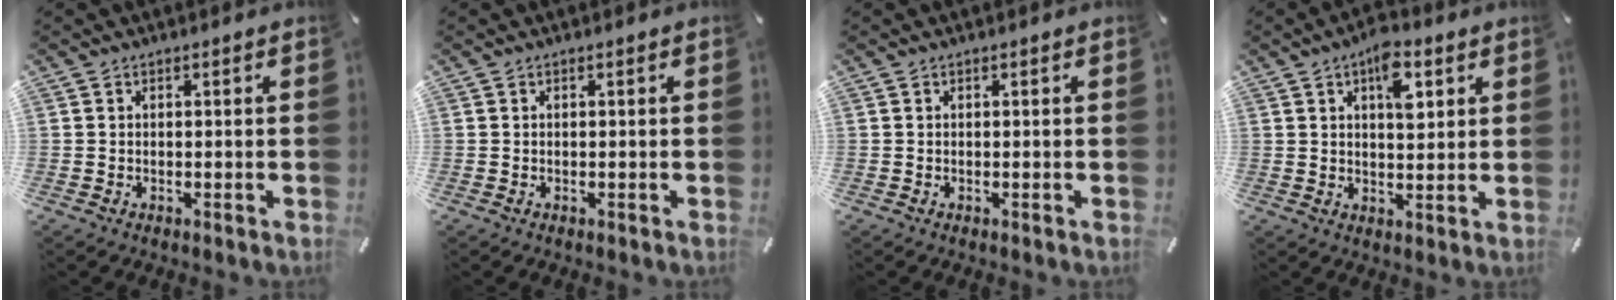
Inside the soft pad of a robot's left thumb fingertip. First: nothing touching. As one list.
[{"total": 0.0}, {"total": 0.0}, {"total": 8.4, "force": [3.3, 4.4, 6.3], "torque": [-0.081, -0.008, 0.052]}]